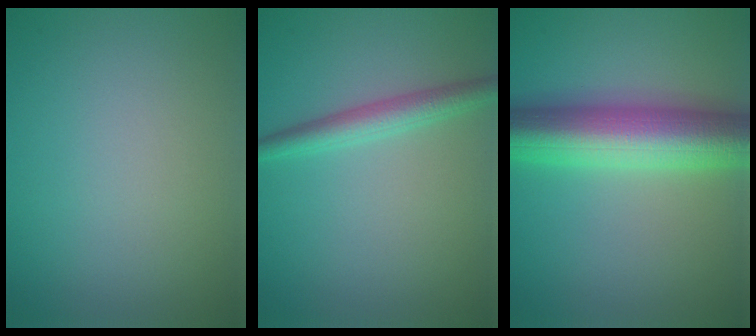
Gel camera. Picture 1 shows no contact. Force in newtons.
{"total": 2.7, "press": 2.7, "slide": 0.1}
{"total": 9.9, "press": 9.9, "slide": 0.1}